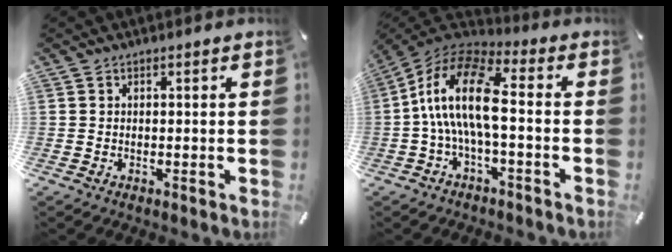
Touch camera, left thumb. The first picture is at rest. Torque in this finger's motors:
{"motor_torque": [-0.44, 2.20, 2.28, 0.07, 0.82]}